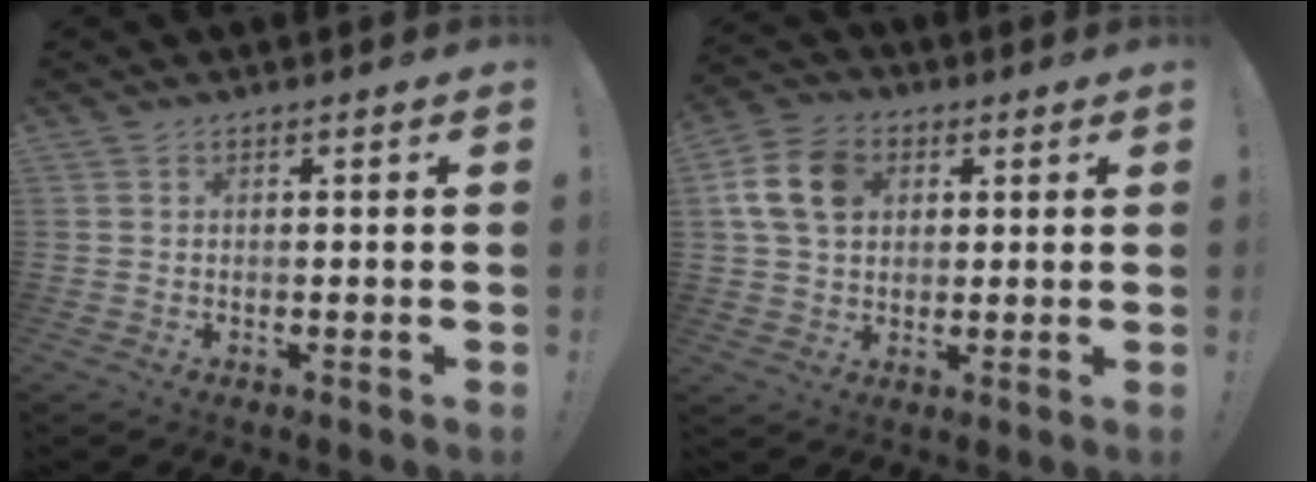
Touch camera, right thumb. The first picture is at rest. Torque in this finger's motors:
{"motor_torque": [0.50, 0.52, 0.88, 0.39, 0.04]}